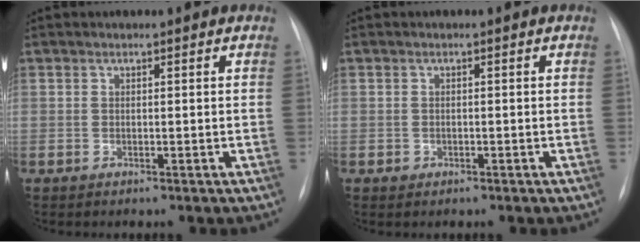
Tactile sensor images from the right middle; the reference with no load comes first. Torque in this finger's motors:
{"motor_torque": [0.85, -1.28, 0.07, 0.01]}